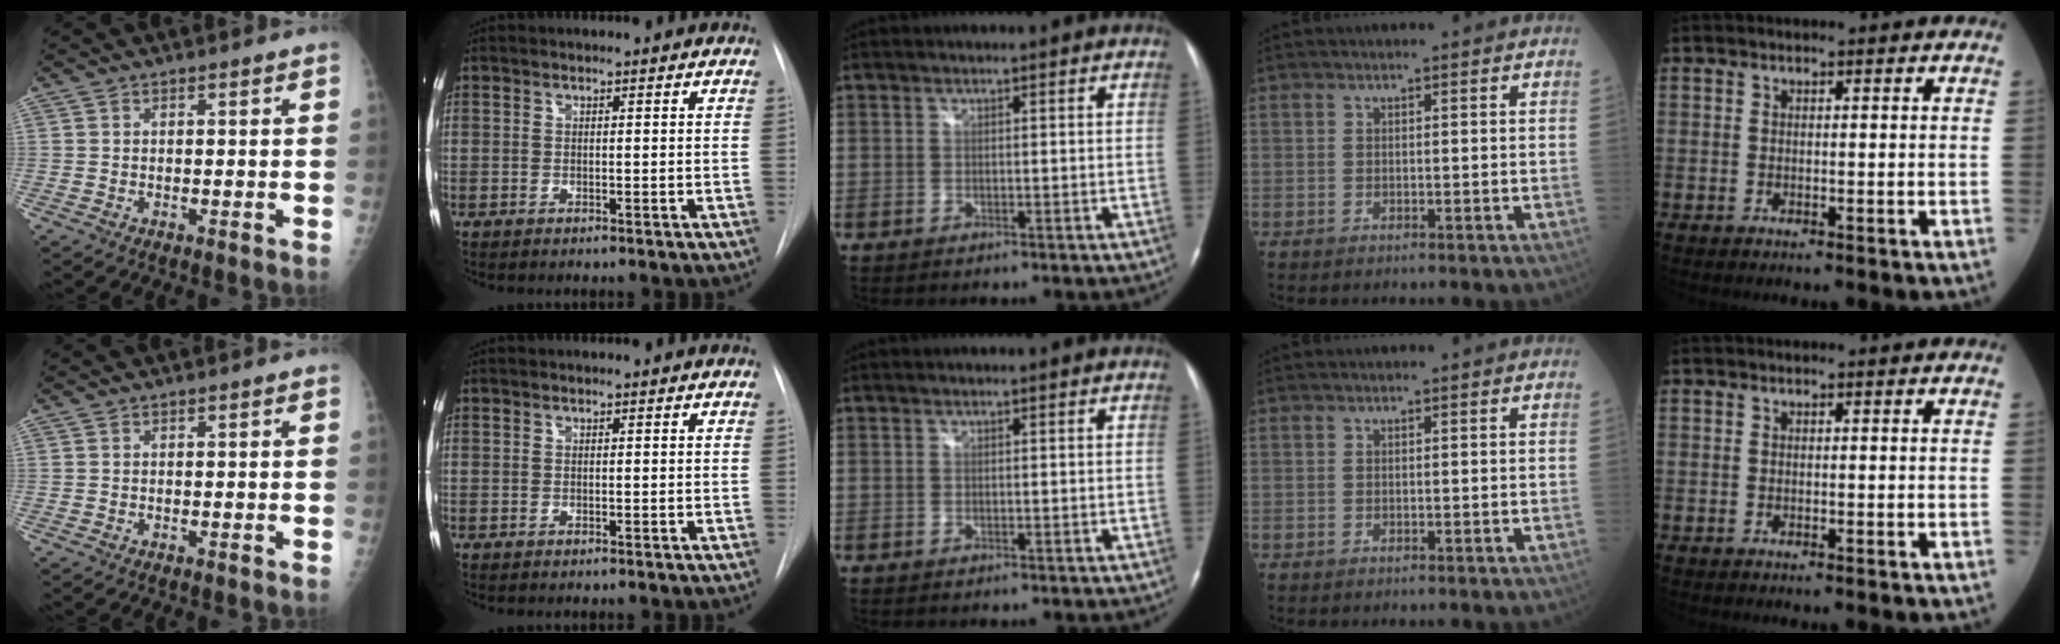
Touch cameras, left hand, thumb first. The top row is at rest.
{}